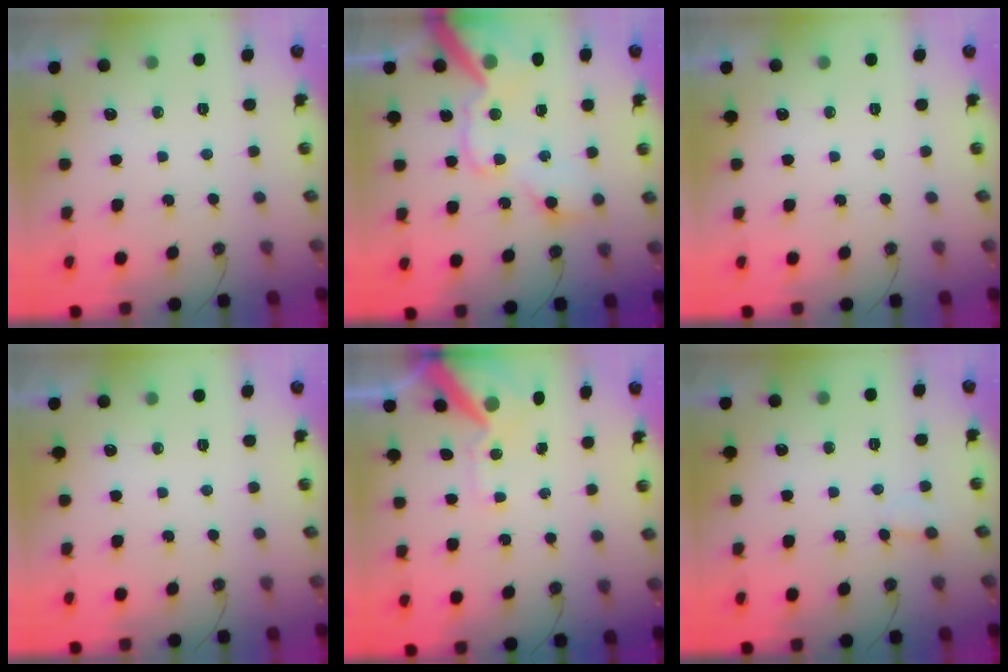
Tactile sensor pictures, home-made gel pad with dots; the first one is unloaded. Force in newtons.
{"total": 18.7, "press": 18.5, "slide": 3.1}
{"total": 0.0}
{"total": 0.0}
{"total": 11.7, "press": 11.5, "slide": 1.8}
{"total": 2.5, "press": 2.4, "slide": 0.5}